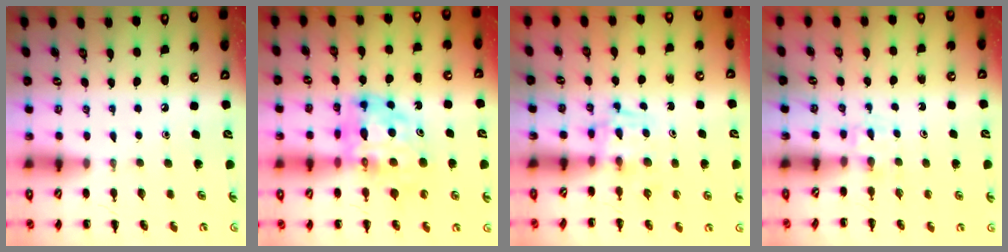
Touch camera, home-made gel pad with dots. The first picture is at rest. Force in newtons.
{"total": 10.9, "press": 10.4, "slide": 3.4}
{"total": 4.0, "press": 3.9, "slide": 0.5}
{"total": 2.3, "press": 2.1, "slide": 0.8}